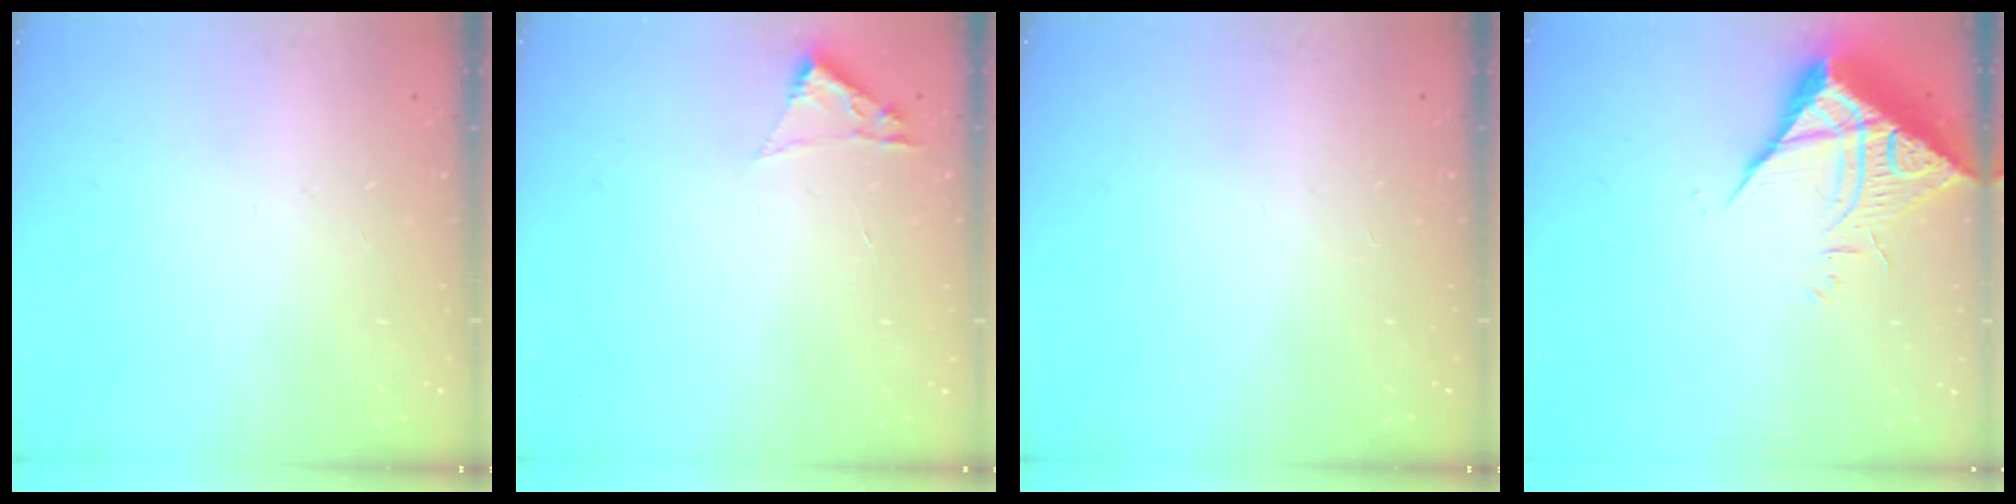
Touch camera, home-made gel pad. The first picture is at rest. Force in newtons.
{"total": 1.8, "press": 1.8, "slide": 0.2}
{"total": 0.0}
{"total": 10.5, "press": 10.4, "slide": 1.0}